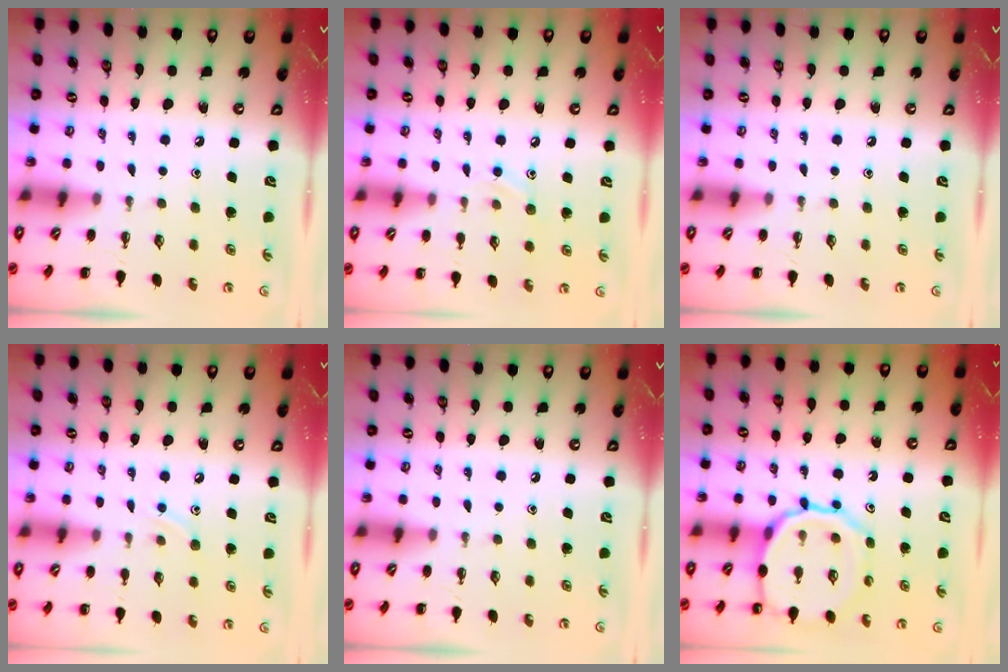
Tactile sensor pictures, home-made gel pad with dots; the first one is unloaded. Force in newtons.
{"total": 7.6, "press": 7.4, "slide": 1.8}
{"total": 0.0}
{"total": 7.2, "press": 7.1, "slide": 1.6}
{"total": 0.0}
{"total": 14.6, "press": 14.5, "slide": 1.7}